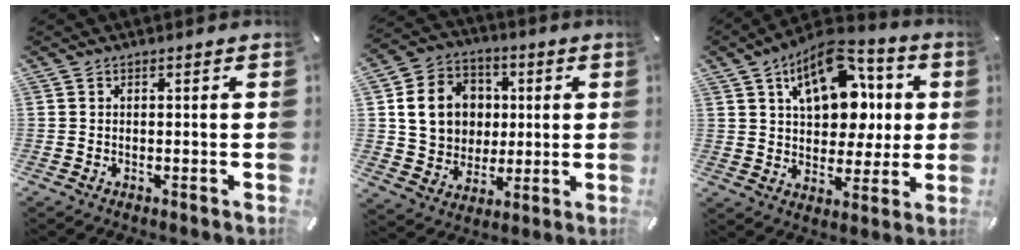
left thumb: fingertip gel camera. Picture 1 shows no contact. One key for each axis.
{"total": 14.3, "fx": 2.1, "fy": 12.8, "fz": 6.0, "tx": -0.104, "ty": 0.014, "tz": 0.049}
{"total": 17.2, "fx": 6.8, "fy": 11.3, "fz": 10.9, "tx": -0.166, "ty": -0.028, "tz": 0.125}